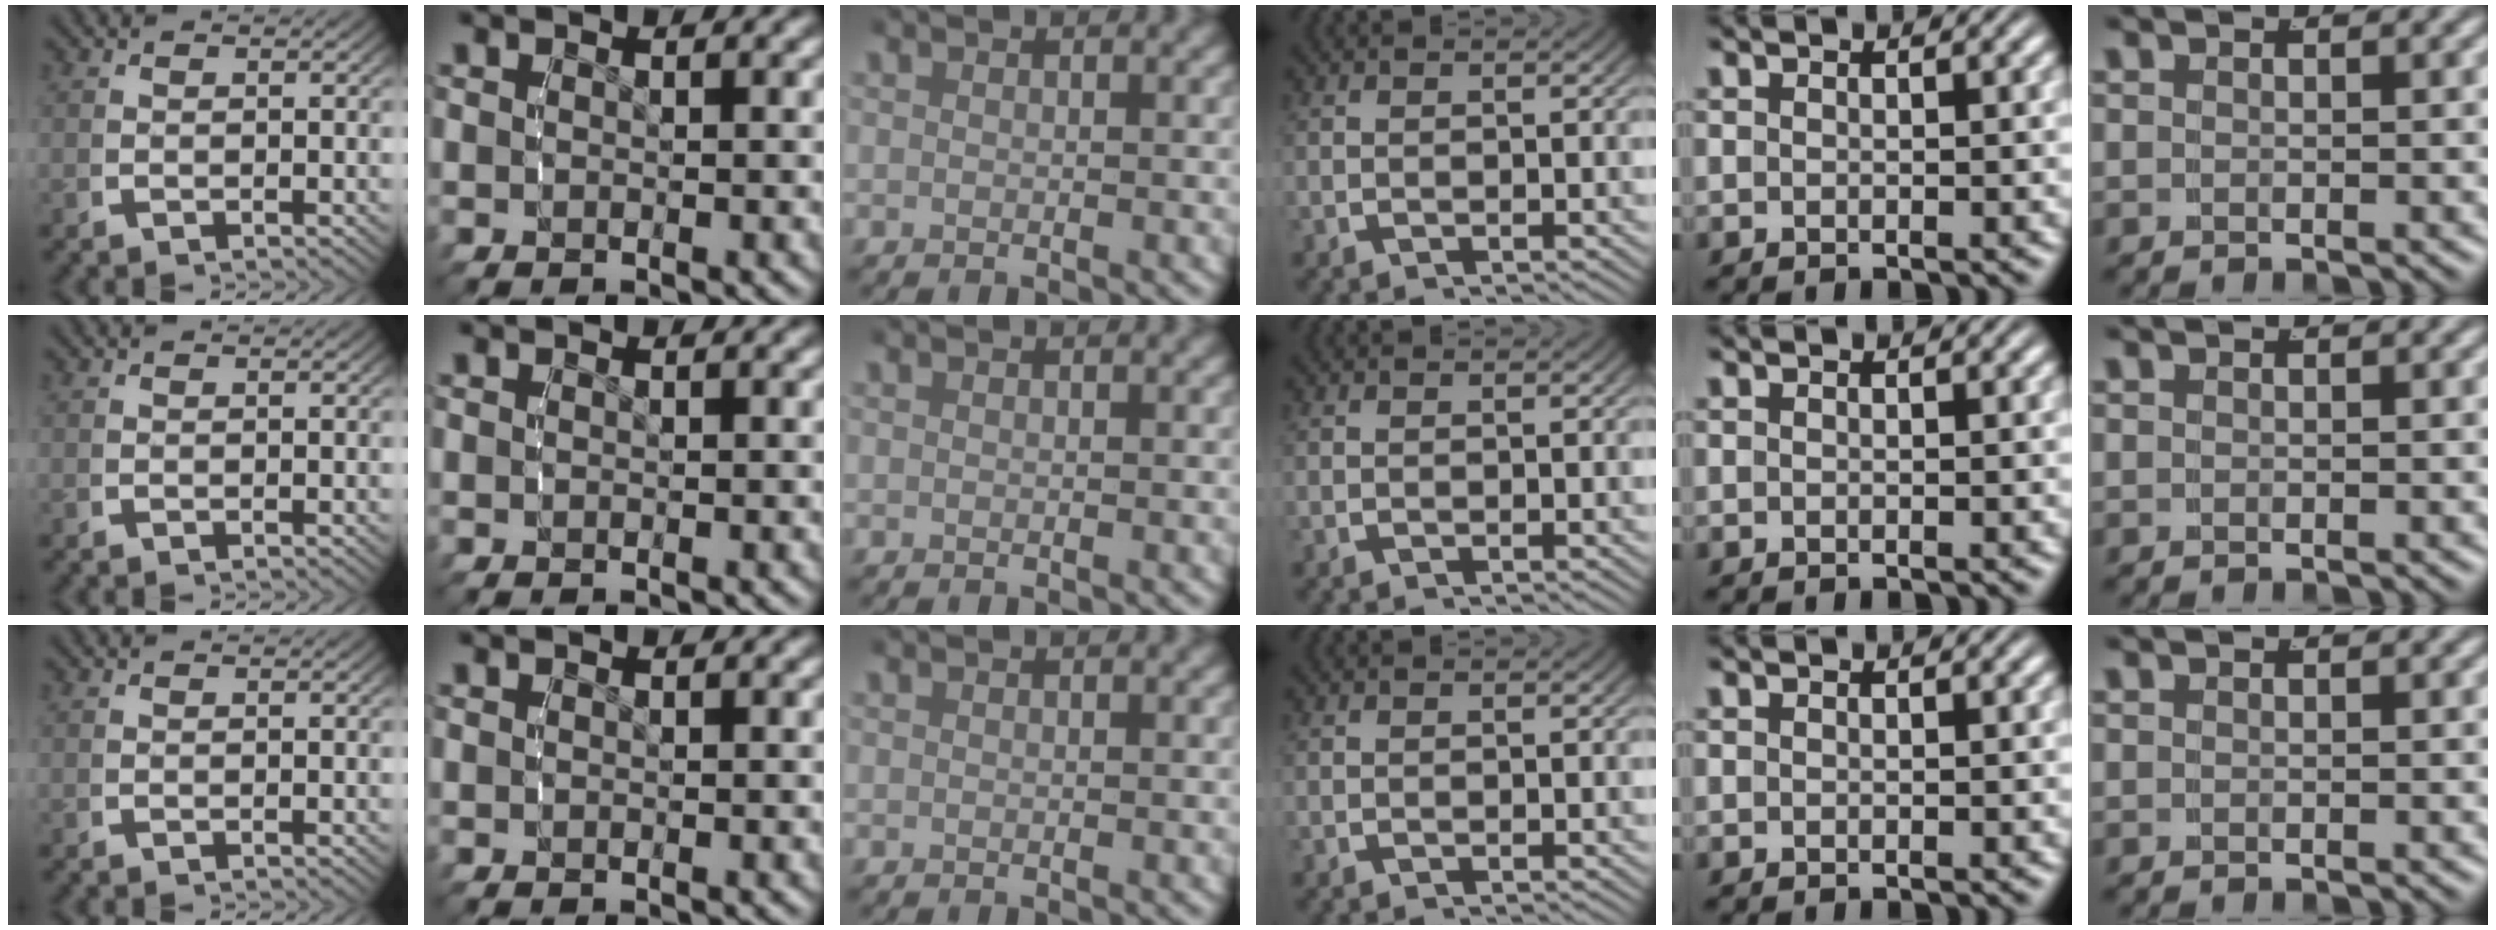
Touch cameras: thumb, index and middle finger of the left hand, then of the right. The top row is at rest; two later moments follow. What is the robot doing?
{"motion": "reach", "object": "pen bag"}